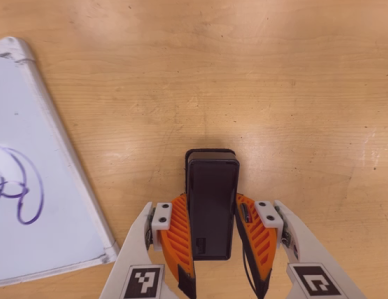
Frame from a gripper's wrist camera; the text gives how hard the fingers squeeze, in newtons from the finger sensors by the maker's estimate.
{"total": 3.7, "left": 2.1, "right": 5.3}